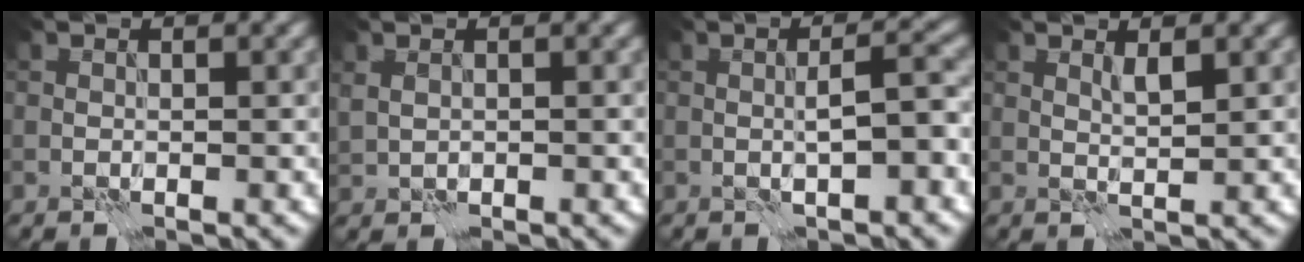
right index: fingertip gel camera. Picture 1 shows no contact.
{"total": 1.0, "force": [0.3, 0.7, 0.6], "torque": [-0.015, -0.002, 0.011]}
{"total": 2.7, "force": [-0.3, 0.2, 2.7], "torque": [-0.046, 0.009, -0.006]}
{"total": 1.2, "force": [0.6, 0.2, 1.0], "torque": [-0.022, -0.004, 0.011]}